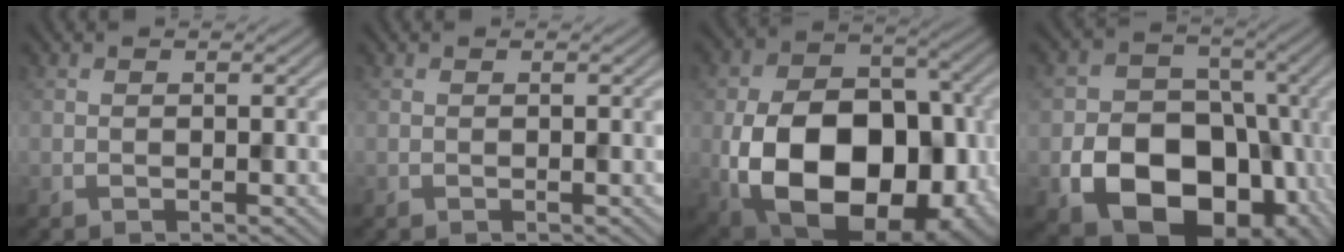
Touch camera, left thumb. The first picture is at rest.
{"total": 0.0}
{"total": 20.0, "force": [-5.2, 13.8, 13.6], "torque": [-0.235, -0.059, -0.059]}
{"total": 15.1, "force": [-5.2, 11.4, 8.4], "torque": [-0.130, -0.050, -0.102]}